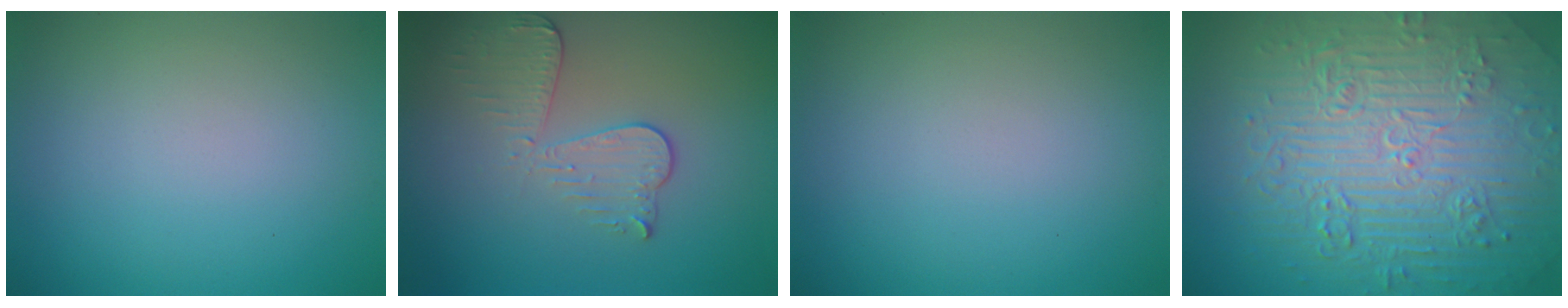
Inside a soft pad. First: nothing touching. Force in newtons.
{"total": 3.4, "press": 3.0, "slide": 1.6}
{"total": 0.0}
{"total": 11.1, "press": 7.4, "slide": 8.3}